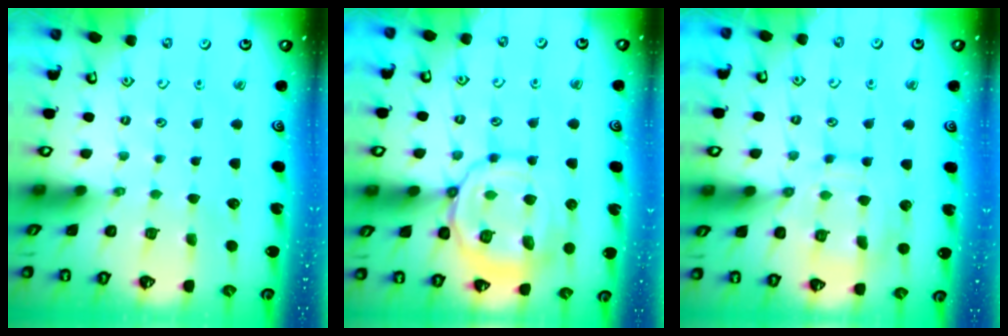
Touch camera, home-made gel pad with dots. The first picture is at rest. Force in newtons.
{"total": 14.8, "press": 14.8, "slide": 1.2}
{"total": 12.1, "press": 12.0, "slide": 0.9}